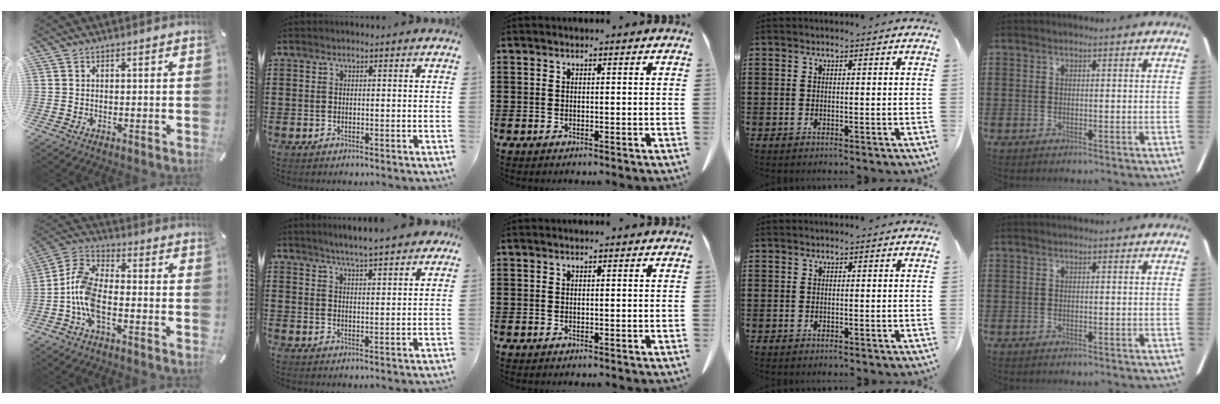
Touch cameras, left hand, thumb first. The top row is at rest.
{"thumb": {"total": 9.5, "force": [-3.8, 4.9, 7.1], "torque": [-0.169, 0.001, -0.075]}, "index": {"total": 4.1, "force": [4.0, -0.1, 1.1], "torque": [-0.037, -0.013, 0.069]}}